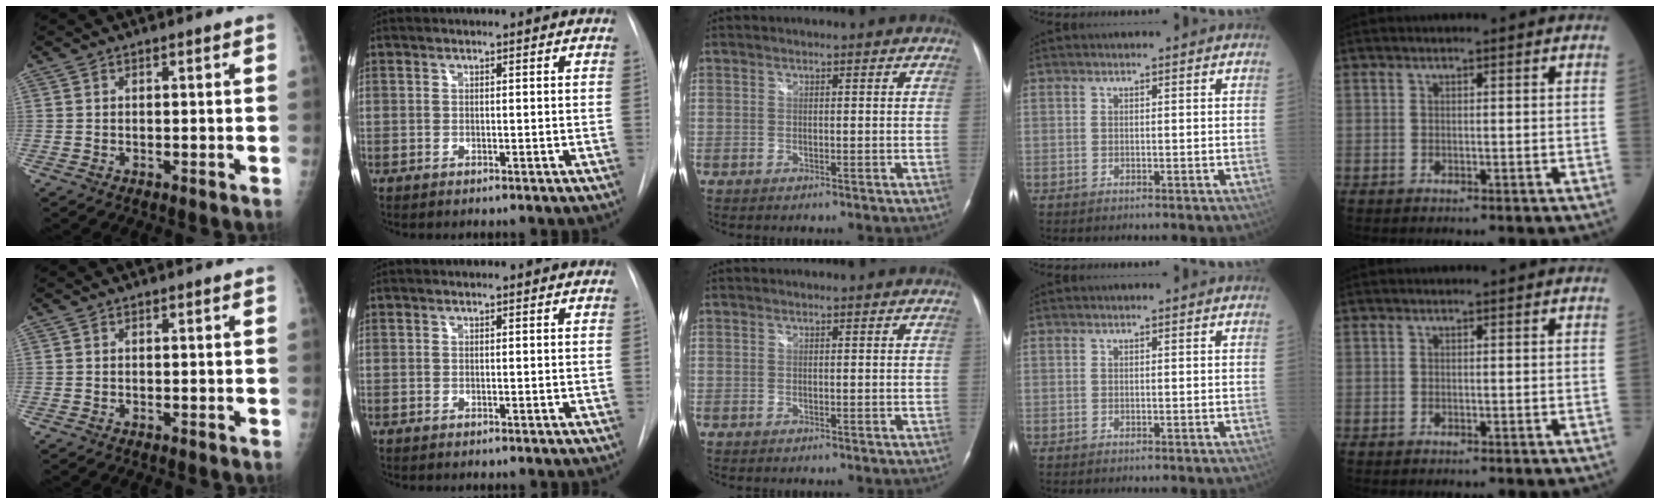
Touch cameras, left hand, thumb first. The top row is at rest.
{}